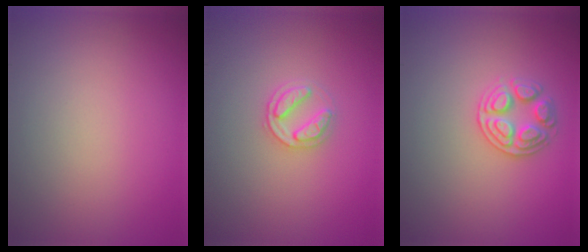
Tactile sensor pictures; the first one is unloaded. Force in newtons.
{"total": 2.4, "press": 2.4, "slide": 0.4}
{"total": 2.7, "press": 2.7, "slide": 0.5}